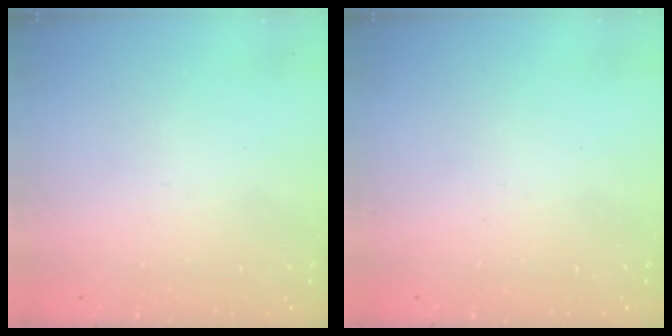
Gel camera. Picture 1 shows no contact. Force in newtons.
{"total": 0.0}